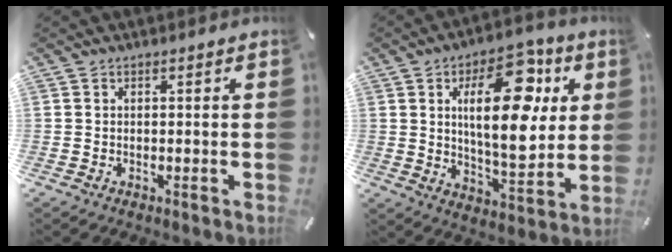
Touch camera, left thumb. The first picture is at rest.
{"total": 21.0, "force": [6.4, 10.1, 17.3], "torque": [-0.259, -0.022, 0.093]}